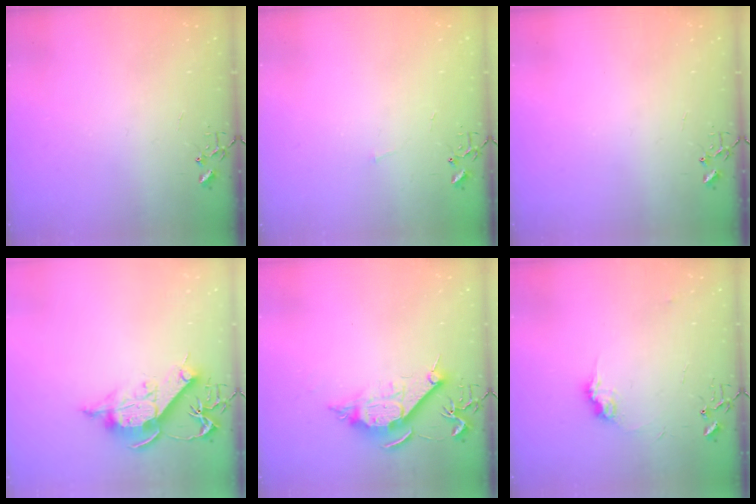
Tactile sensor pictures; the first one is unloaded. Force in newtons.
{"total": 2.8, "press": 2.8, "slide": 0.3}
{"total": 0.0}
{"total": 11.0, "press": 11.0, "slide": 1.4}
{"total": 10.2, "press": 10.2, "slide": 0.6}
{"total": 8.9, "press": 8.9, "slide": 0.5}